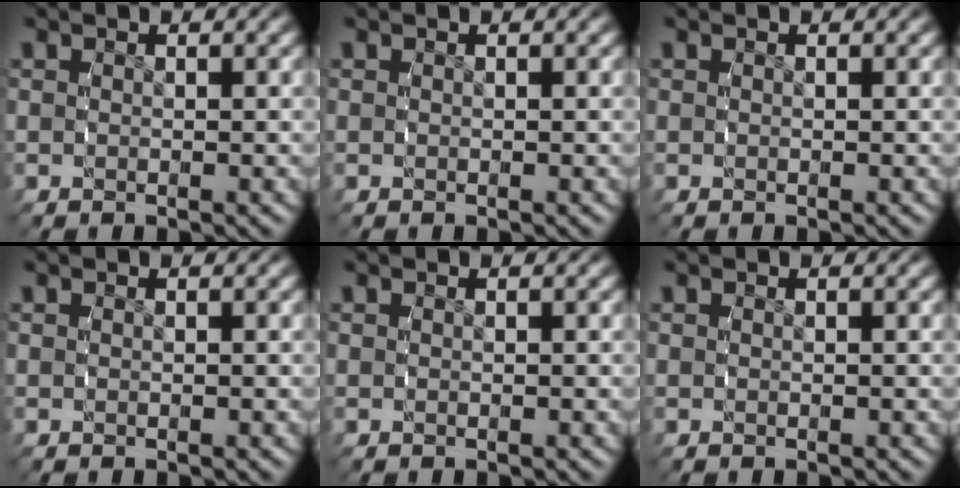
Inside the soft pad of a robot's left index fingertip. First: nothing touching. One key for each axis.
{"total": 0.0}
{"total": 0.0}
{"total": 0.0}
{"total": 0.0}
{"total": 0.0}